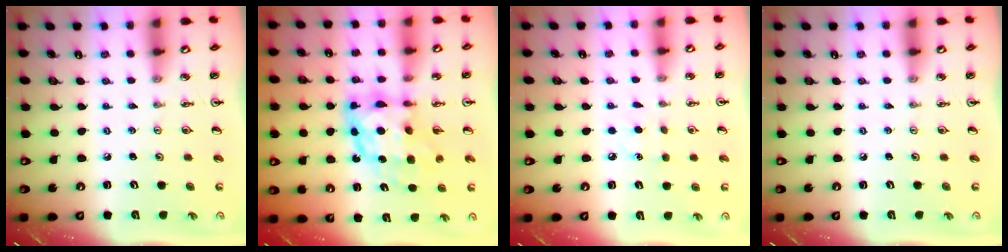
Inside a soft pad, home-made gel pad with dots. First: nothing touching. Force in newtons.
{"total": 10.8, "press": 10.7, "slide": 1.0}
{"total": 4.8, "press": 4.8, "slide": 0.5}
{"total": 0.0}